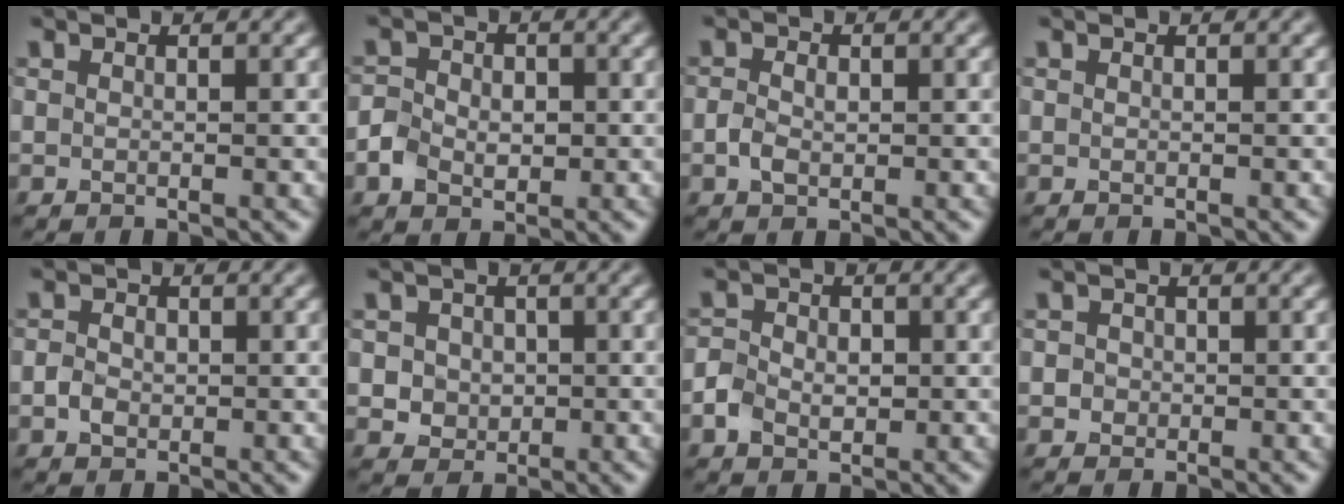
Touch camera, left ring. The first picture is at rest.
{"total": 3.5, "force": [-0.9, 2.8, 1.9], "torque": [-0.030, -0.002, -0.019]}
{"total": 1.9, "force": [-0.4, 1.3, 1.3], "torque": [-0.027, 0.001, -0.008]}
{"total": 0.0}
{"total": 1.7, "force": [-0.4, 1.4, 0.9], "torque": [-0.019, 0.000, -0.011]}
{"total": 2.9, "force": [0.3, 2.6, 1.2], "torque": [-0.015, 0.002, 0.004]}
{"total": 3.2, "force": [-0.8, 2.5, 1.8], "torque": [-0.031, -0.002, -0.016]}
{"total": 1.3, "force": [0.1, 1.2, 0.4], "torque": [0.004, -0.001, -0.002]}